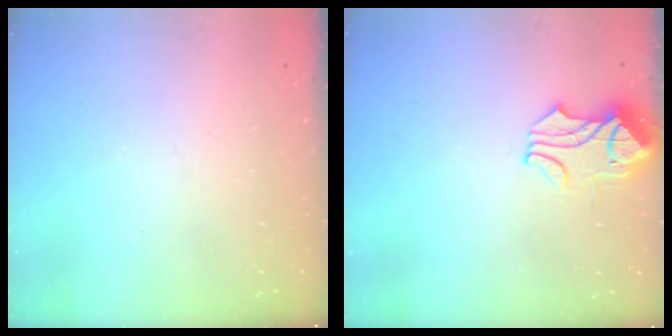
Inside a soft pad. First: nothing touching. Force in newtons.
{"total": 1.5, "press": 1.1, "slide": 1.0}